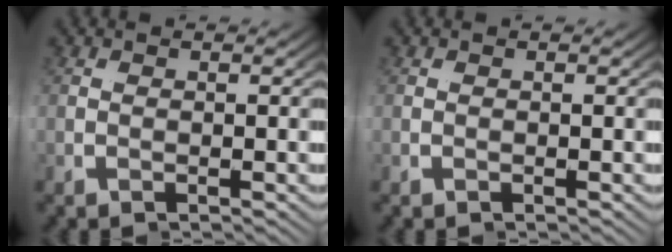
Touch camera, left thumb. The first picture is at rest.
{"total": 0.0}